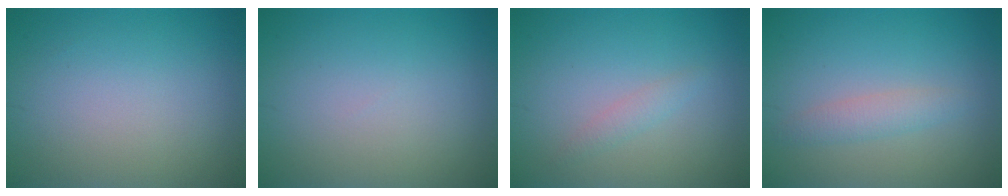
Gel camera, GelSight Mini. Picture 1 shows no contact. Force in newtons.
{"total": 0.0}
{"total": 1.1, "press": 1.1, "slide": 0.0}
{"total": 1.9, "press": 1.9, "slide": 0.0}